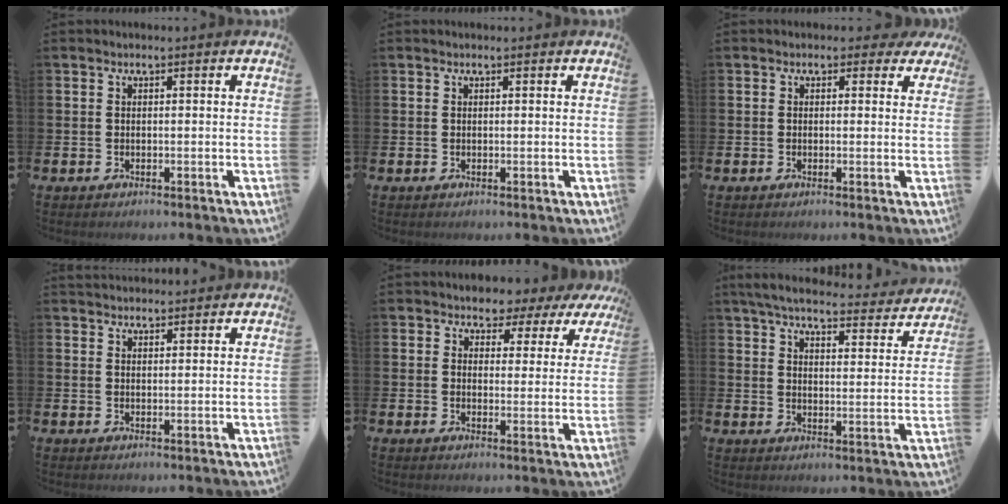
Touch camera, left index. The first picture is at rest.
{"total": 0.0}
{"total": 1.3, "force": [0.6, 1.1, 0.4], "torque": [0.000, 0.010, 0.006]}
{"total": 2.4, "force": [2.3, 0.5, 0.0], "torque": [0.004, -0.009, 0.042]}
{"total": 3.2, "force": [2.5, 1.9, -0.3], "torque": [-0.004, -0.022, 0.036]}
{"total": 5.6, "force": [5.1, 1.1, 1.9], "torque": [-0.057, -0.034, 0.085]}